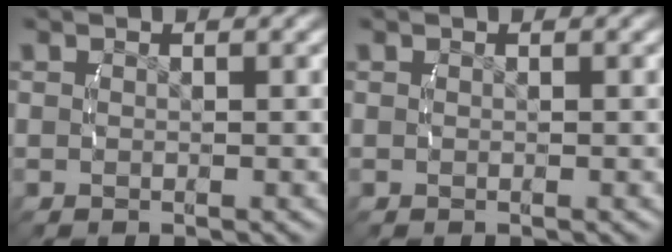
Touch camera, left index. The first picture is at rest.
{"total": 0.0}